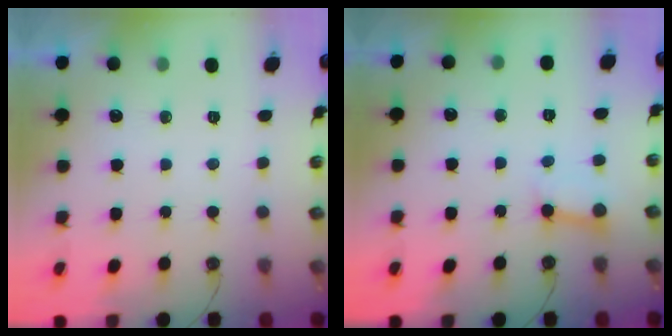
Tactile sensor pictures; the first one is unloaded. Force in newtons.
{"total": 3.1, "press": 3.1, "slide": 0.1}